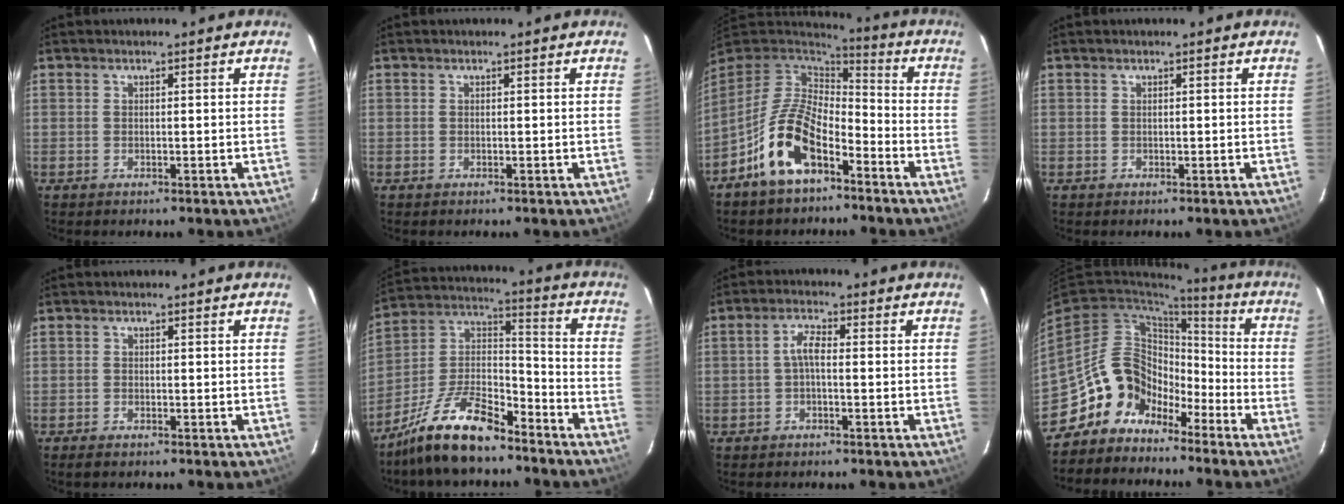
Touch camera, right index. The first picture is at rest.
{"total": 0.0}
{"total": 14.2, "force": [-7.9, 6.8, 9.7], "torque": [-0.197, 0.002, -0.146]}
{"total": 0.6, "force": [-0.1, 0.6, -0.1], "torque": [0.002, 0.002, 0.000]}
{"total": 1.1, "force": [-0.9, 0.4, 0.5], "torque": [-0.011, -0.005, -0.020]}
{"total": 16.1, "force": [-11.7, 5.8, 9.5], "torque": [-0.202, 0.021, -0.216]}
{"total": 3.2, "force": [-0.9, 1.0, 3.0], "torque": [-0.065, 0.011, -0.019]}
{"total": 12.7, "force": [-9.2, 8.1, 3.0], "torque": [-0.061, 0.041, -0.170]}